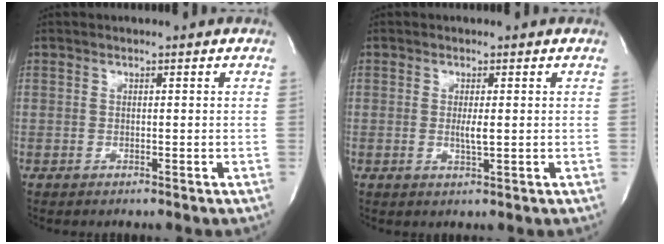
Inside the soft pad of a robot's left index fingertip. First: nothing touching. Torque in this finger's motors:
{"motor_torque": [0.30, 0.07, 0.02, 0.01]}